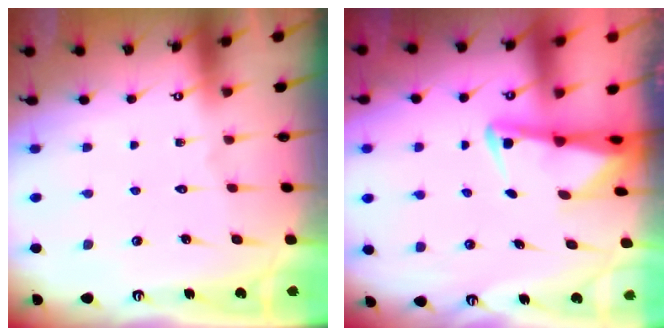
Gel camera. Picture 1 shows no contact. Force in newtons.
{"total": 2.7, "press": 2.6, "slide": 0.6}